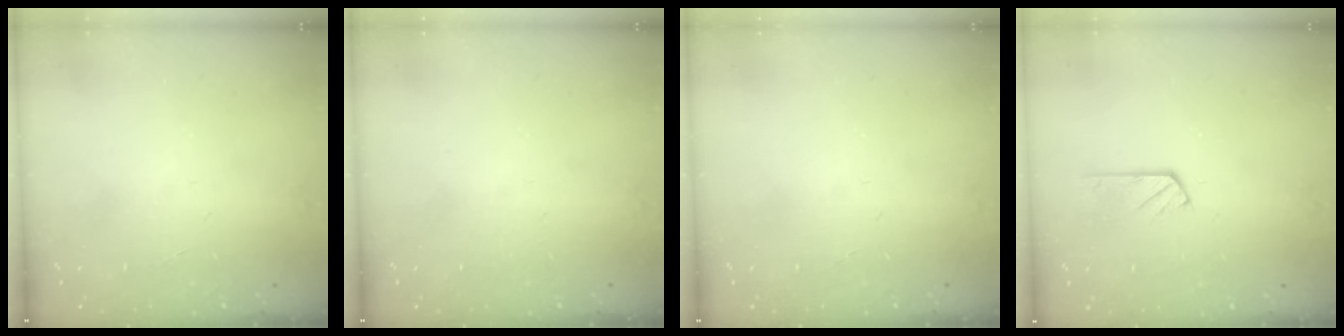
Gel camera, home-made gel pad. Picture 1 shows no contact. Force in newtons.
{"total": 0.0}
{"total": 0.0}
{"total": 2.9, "press": 2.9, "slide": 0.2}